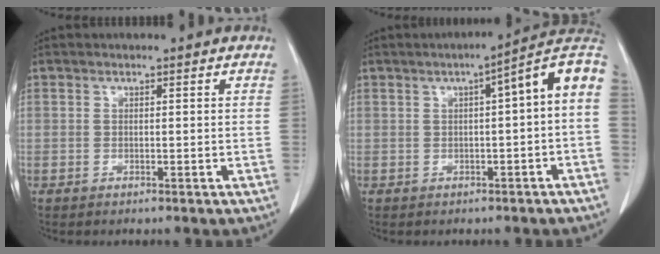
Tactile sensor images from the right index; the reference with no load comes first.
{"total": 8.5, "force": [1.0, 0.9, 8.4], "torque": [-0.110, 0.032, 0.006]}